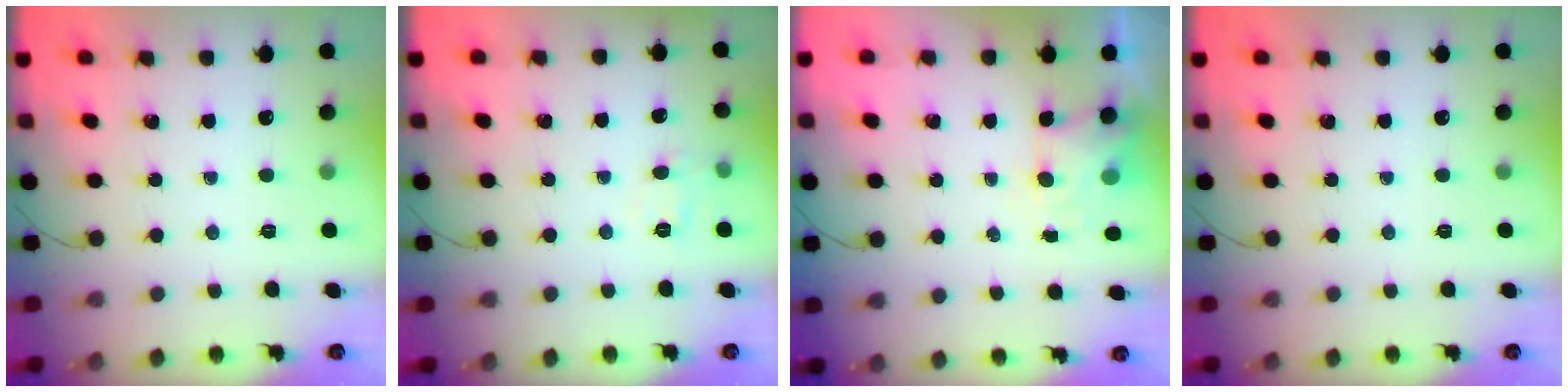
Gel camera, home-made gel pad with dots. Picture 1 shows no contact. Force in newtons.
{"total": 6.7, "press": 6.6, "slide": 1.5}
{"total": 3.4, "press": 3.3, "slide": 0.8}
{"total": 0.0}